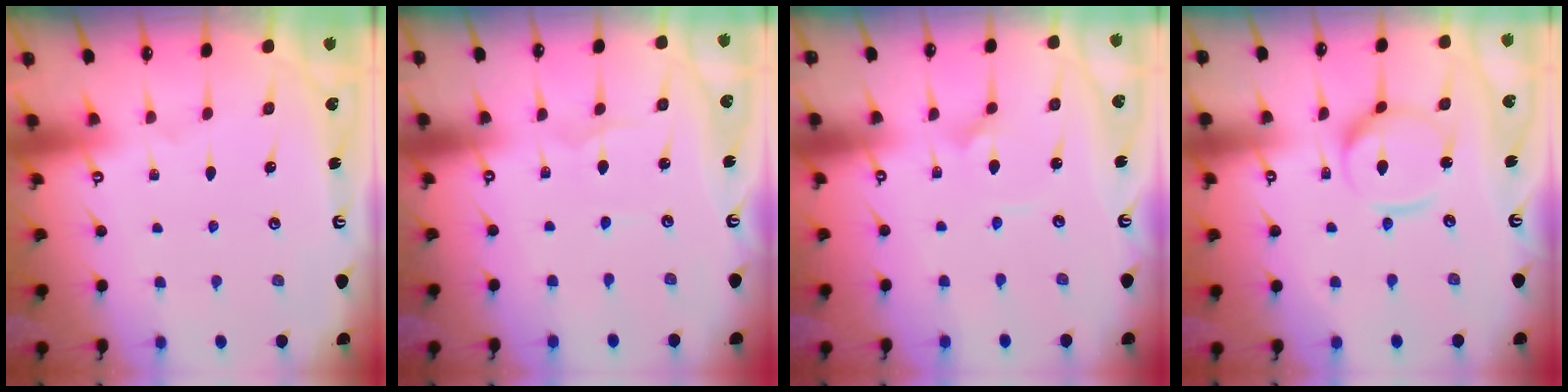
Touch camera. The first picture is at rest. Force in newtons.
{"total": 1.1, "press": 1.1, "slide": 0.2}
{"total": 2.0, "press": 2.0, "slide": 0.1}
{"total": 10.3, "press": 10.3, "slide": 0.9}